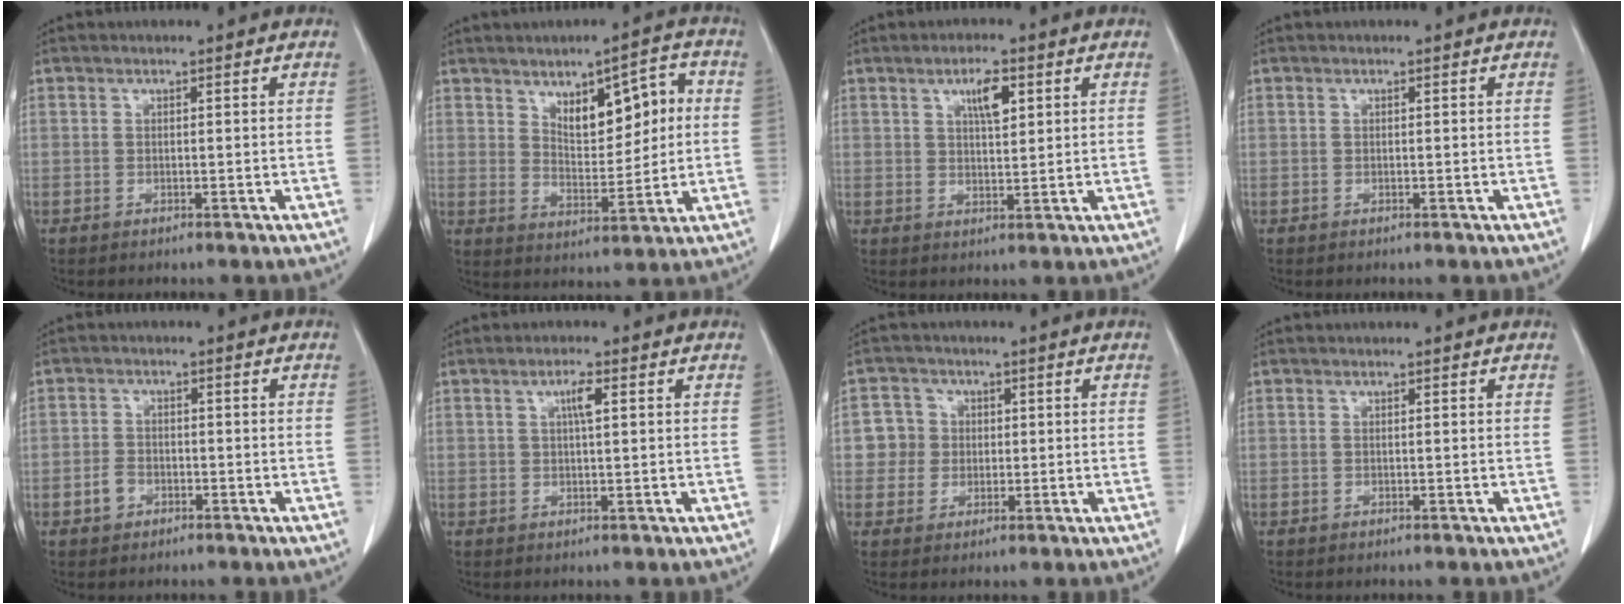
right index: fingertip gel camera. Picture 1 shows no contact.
{"total": 9.3, "force": [2.8, 3.8, 8.1], "torque": [-0.111, 0.018, 0.051]}
{"total": 4.4, "force": [2.0, 1.1, 3.7], "torque": [-0.067, -0.001, 0.036]}
{"total": 0.0}
{"total": 2.4, "force": [-1.3, 1.7, 1.1], "torque": [-0.019, 0.005, -0.020]}
{"total": 2.5, "force": [0.9, 0.2, 2.3], "torque": [-0.046, 0.002, 0.015]}
{"total": 4.4, "force": [0.4, 4.4, 0.4], "torque": [0.005, 0.016, 0.011]}
{"total": 0.0}